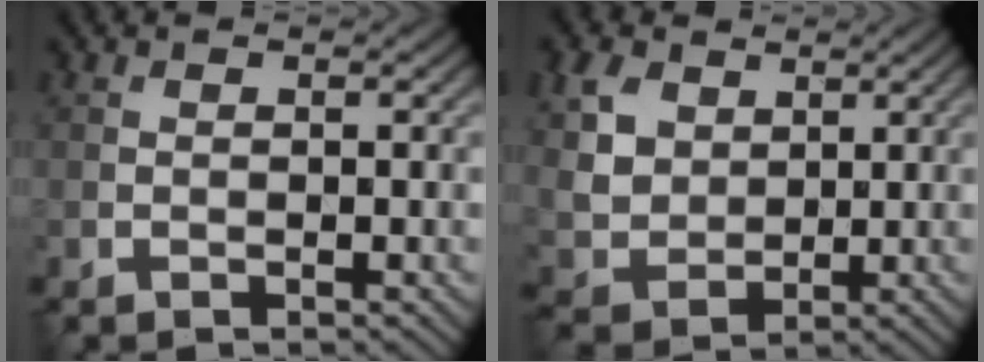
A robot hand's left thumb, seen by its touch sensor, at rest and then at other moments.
{"total": 7.7, "force": [3.1, 5.8, 4.1], "torque": [-0.134, 0.009, 0.063]}